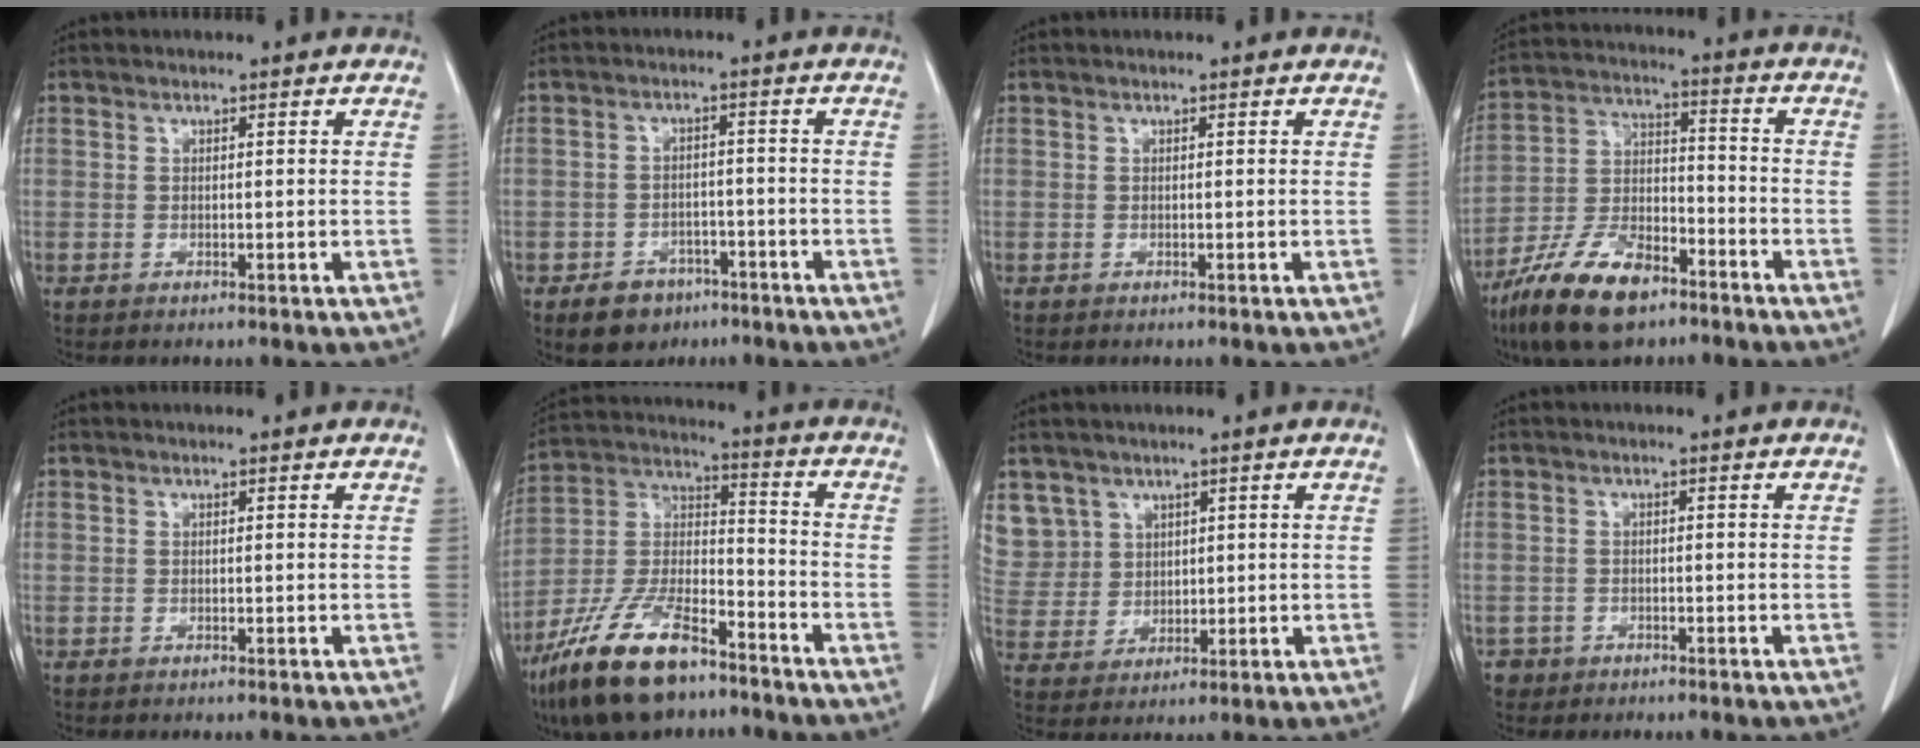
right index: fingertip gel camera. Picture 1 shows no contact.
{"total": 5.7, "force": [-3.6, 4.1, 1.9], "torque": [-0.030, 0.006, -0.048]}
{"total": 0.0}
{"total": 14.1, "force": [-9.3, 5.4, 9.0], "torque": [-0.178, -0.004, -0.174]}
{"total": 0.0}
{"total": 16.8, "force": [-11.5, 5.4, 10.9], "torque": [-0.231, -0.006, -0.214]}
{"total": 8.9, "force": [4.8, 7.4, 0.4], "torque": [-0.021, 0.020, 0.119]}
{"total": 1.8, "force": [-0.9, 1.5, -0.1], "torque": [0.000, 0.008, -0.016]}